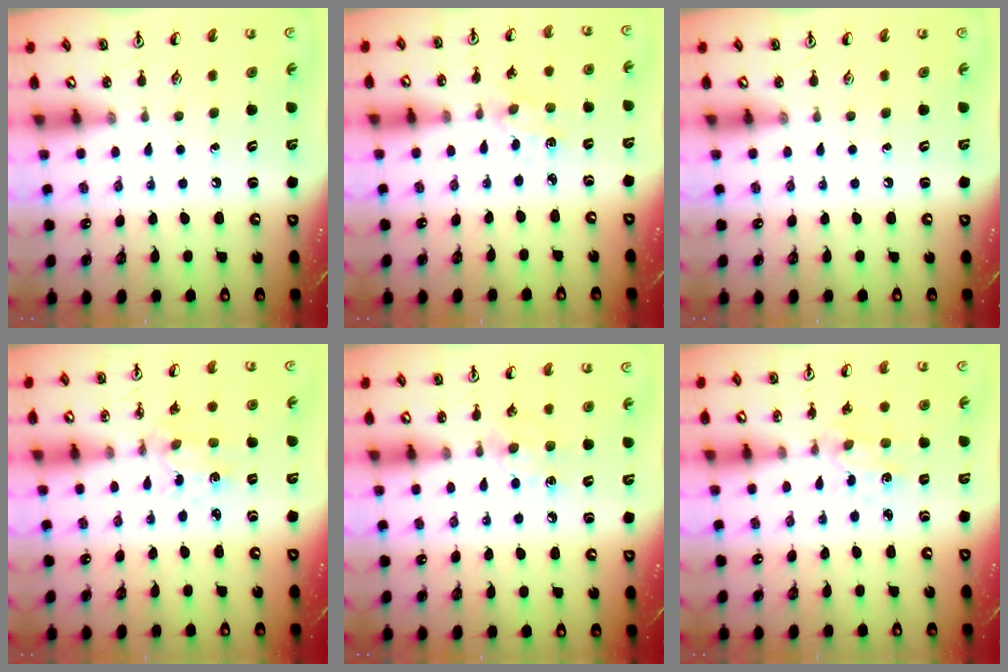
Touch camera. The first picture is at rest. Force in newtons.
{"total": 1.9, "press": 1.9, "slide": 0.3}
{"total": 0.0}
{"total": 2.0, "press": 2.0, "slide": 0.3}
{"total": 9.0, "press": 9.0, "slide": 0.7}
{"total": 1.4, "press": 1.4, "slide": 0.3}